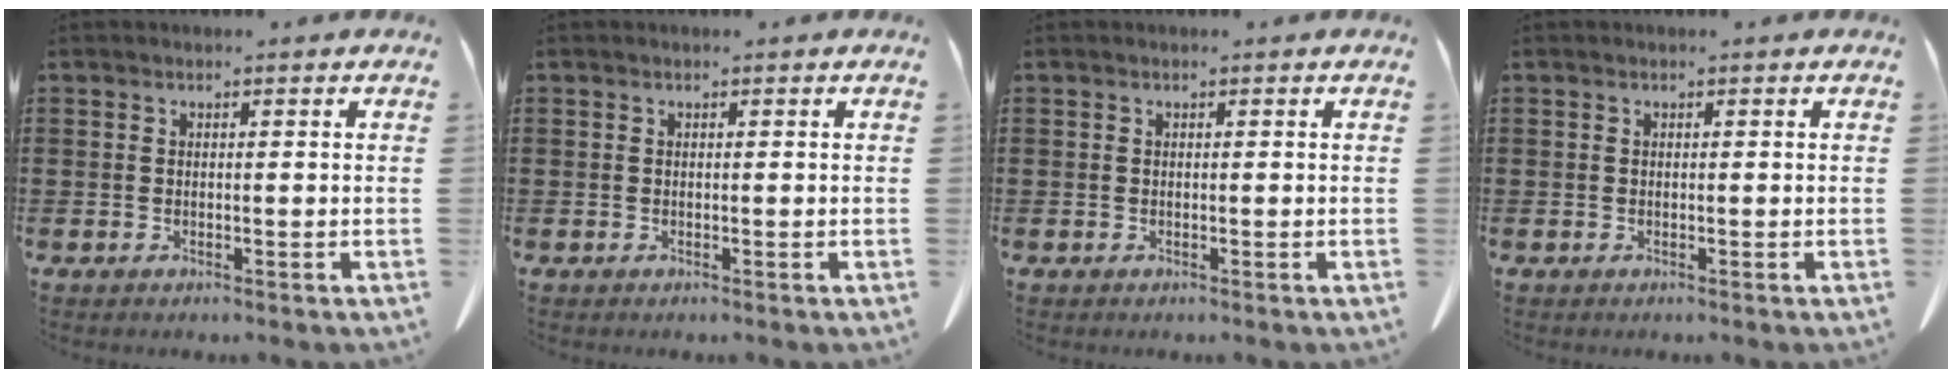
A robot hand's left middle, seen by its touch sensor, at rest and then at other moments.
{"total": 0.0}
{"total": 0.0}
{"total": 0.0}